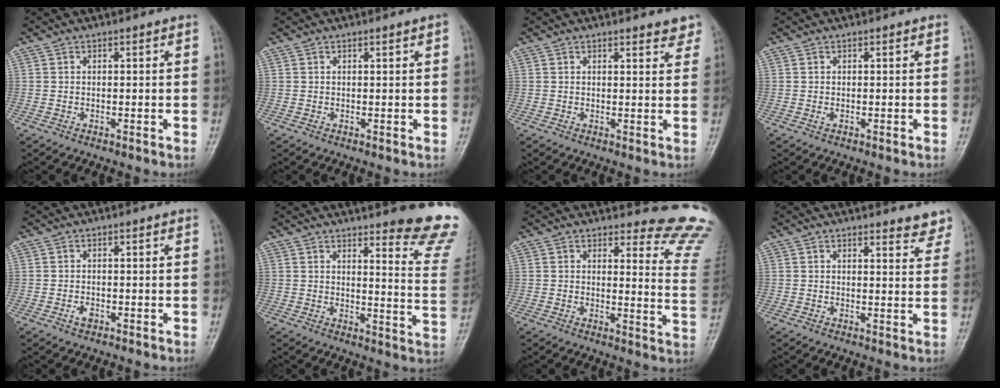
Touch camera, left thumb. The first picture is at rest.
{"total": 0.7, "force": [0.4, 0.0, 0.6], "torque": [-0.010, -0.001, 0.006]}
{"total": 3.4, "force": [2.9, 1.0, 1.5], "torque": [-0.003, -0.016, 0.028]}
{"total": 0.6, "force": [0.1, 0.2, 0.6], "torque": [-0.016, 0.000, 0.002]}
{"total": 1.2, "force": [-0.6, 0.7, 0.8], "torque": [-0.011, 0.002, -0.009]}
{"total": 16.1, "force": [13.9, 1.9, 7.9], "torque": [-0.069, -0.142, 0.148]}
{"total": 13.2, "force": [13.1, 1.5, 0.5], "torque": [0.039, -0.171, 0.111]}
{"total": 4.8, "force": [4.5, 1.2, 1.3], "torque": [0.006, -0.030, 0.037]}